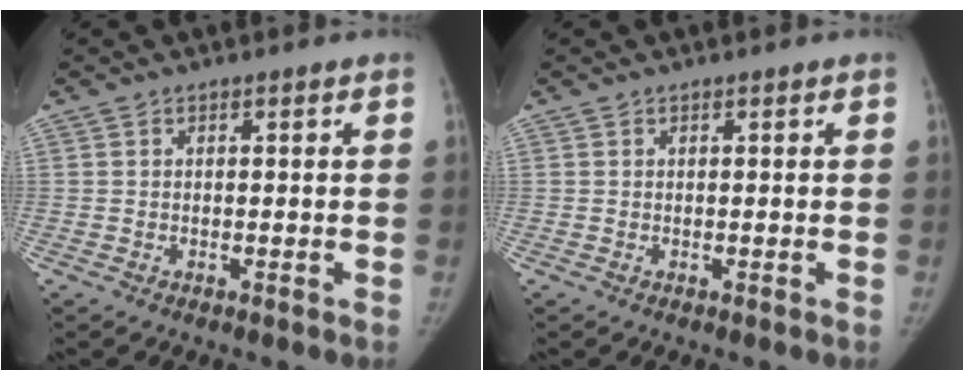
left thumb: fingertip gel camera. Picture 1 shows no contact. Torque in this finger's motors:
{"motor_torque": [0.00, 0.00, 0.13, -0.09, 0.00]}